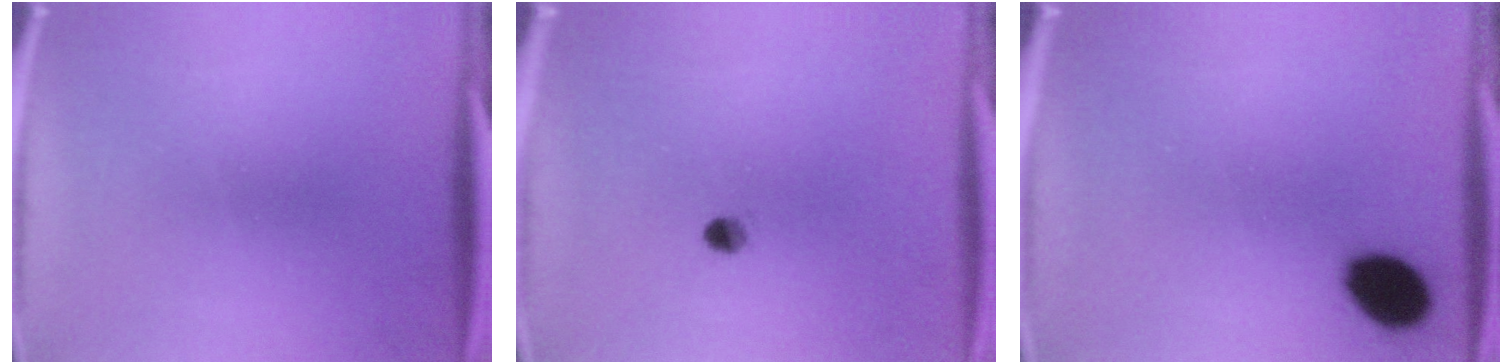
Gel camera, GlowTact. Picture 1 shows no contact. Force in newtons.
{"total": 2.0}
{"total": 9.4}